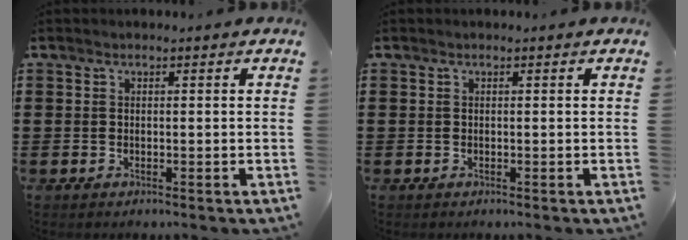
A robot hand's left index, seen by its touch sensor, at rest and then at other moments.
{"total": 0.0}